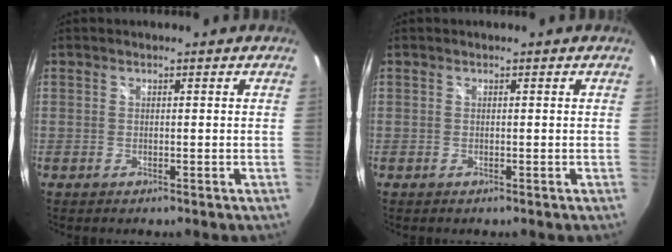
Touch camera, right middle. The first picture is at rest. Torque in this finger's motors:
{"motor_torque": [0.00, 0.00, 0.00, -0.01]}